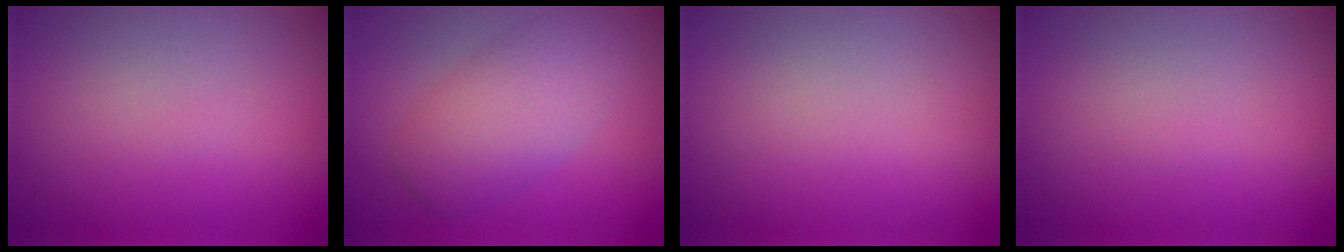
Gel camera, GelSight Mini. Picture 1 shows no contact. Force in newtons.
{"total": 5.5, "press": 5.5, "slide": 0.1}
{"total": 0.0}
{"total": 0.0}